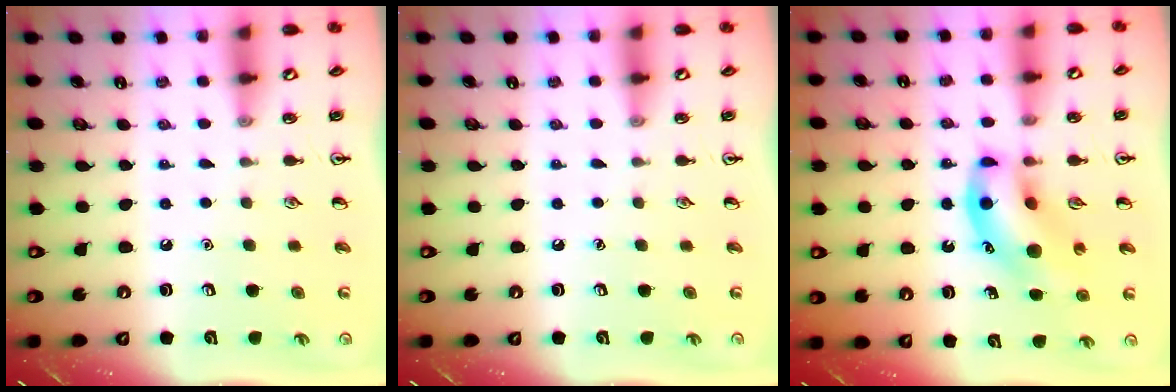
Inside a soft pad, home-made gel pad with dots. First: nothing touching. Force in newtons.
{"total": 0.0}
{"total": 11.1, "press": 10.8, "slide": 2.6}